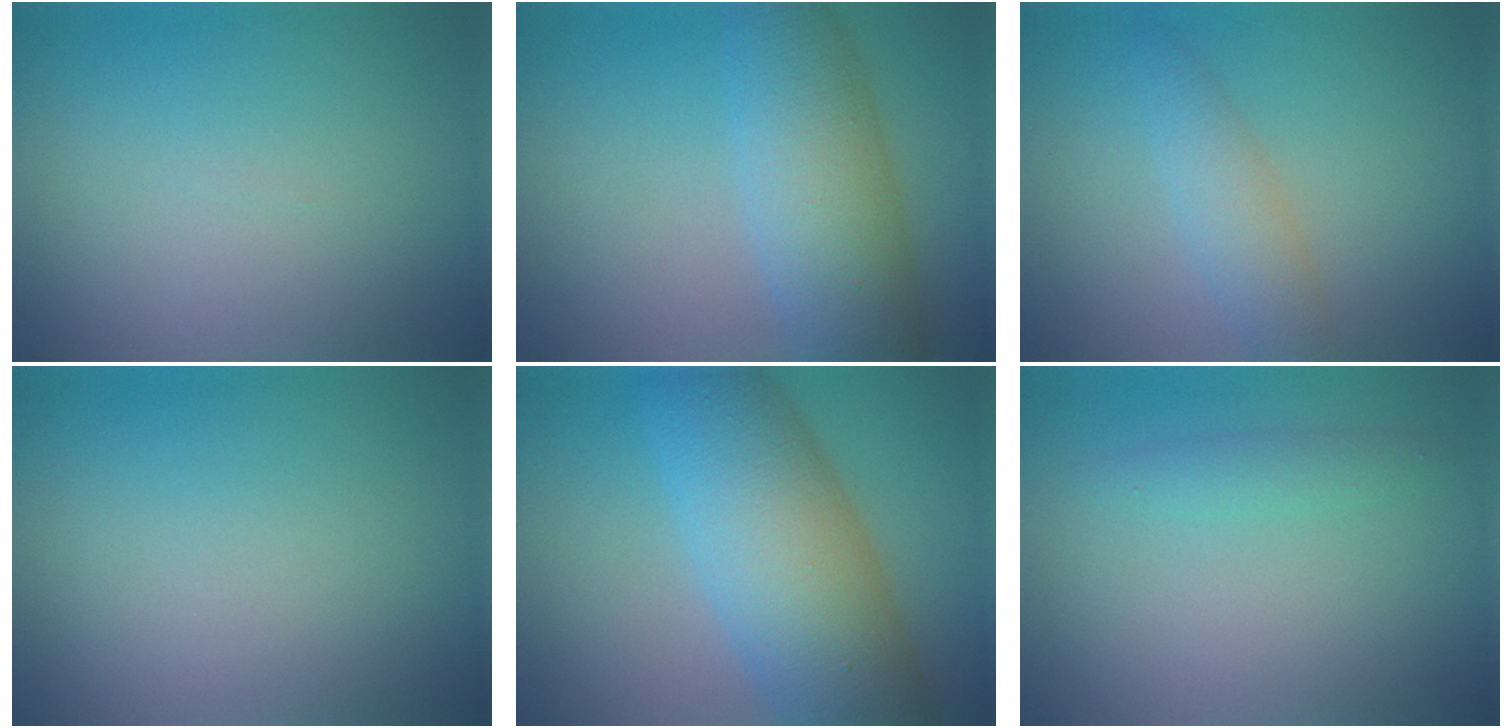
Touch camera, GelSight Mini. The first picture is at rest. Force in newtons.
{"total": 7.3, "press": 7.3, "slide": 0.3}
{"total": 2.9, "press": 2.9, "slide": 0.0}
{"total": 0.0}
{"total": 11.1, "press": 11.1, "slide": 0.5}
{"total": 1.3, "press": 1.3, "slide": 0.0}